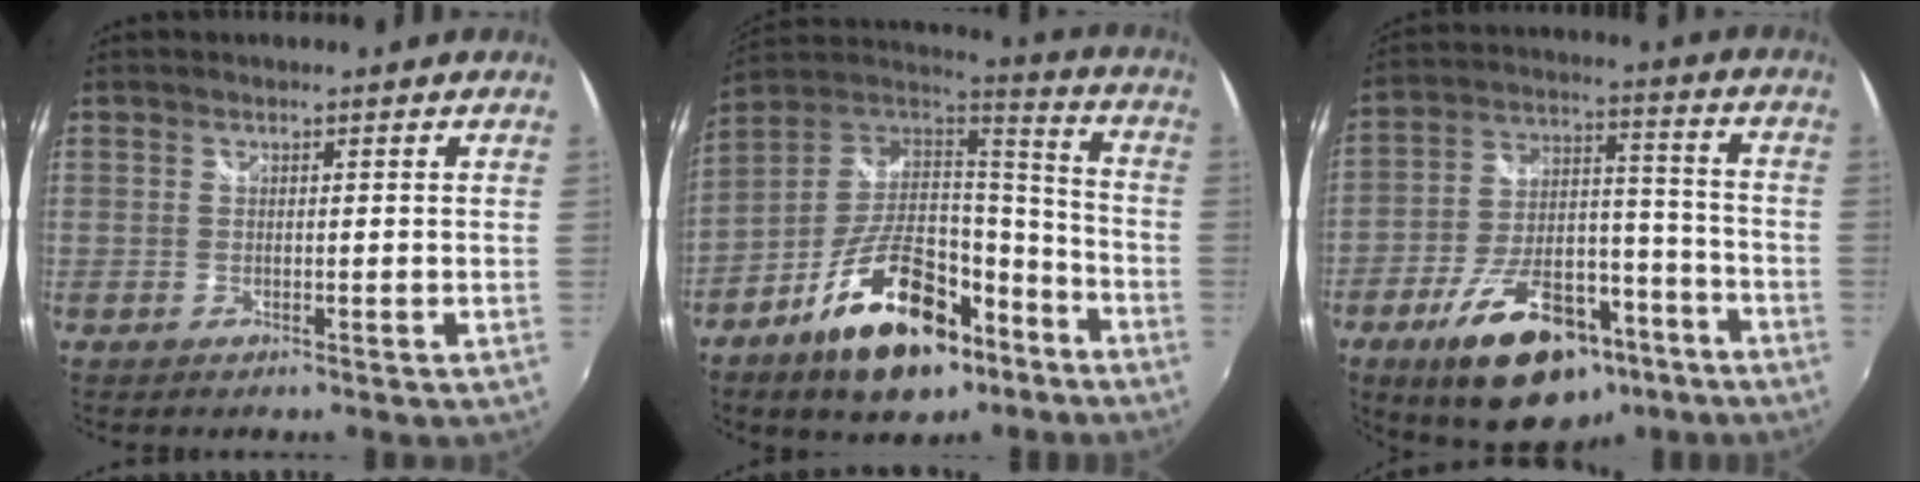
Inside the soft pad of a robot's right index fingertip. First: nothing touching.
{"total": 22.1, "force": [-11.2, 11.6, 15.1], "torque": [-0.275, 0.020, -0.170]}
{"total": 22.2, "force": [-13.5, 10.8, 14.0], "torque": [-0.244, 0.015, -0.197]}